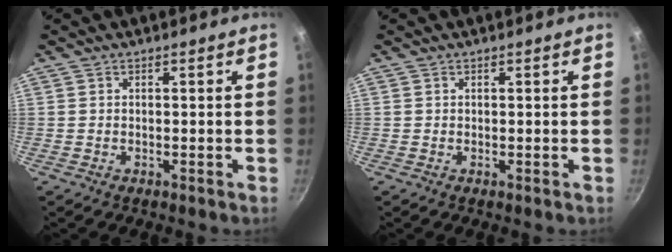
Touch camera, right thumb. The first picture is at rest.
{"total": 0.0}